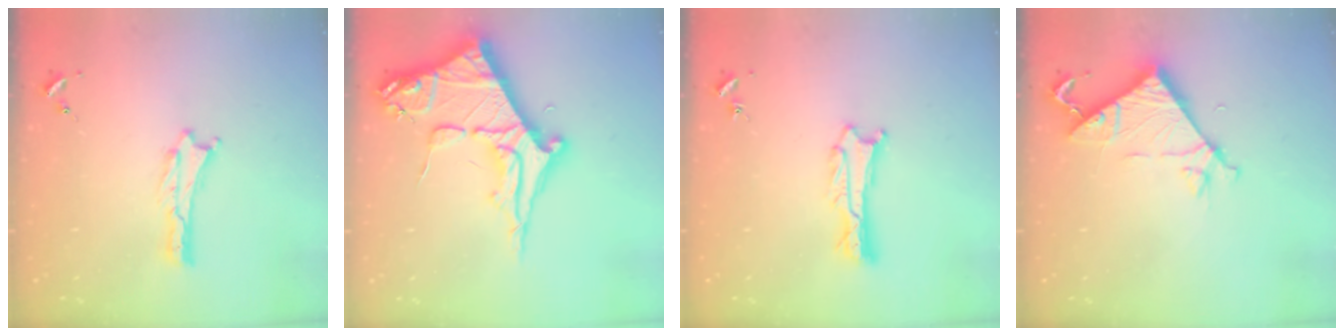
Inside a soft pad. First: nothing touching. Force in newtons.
{"total": 10.6, "press": 10.6, "slide": 1.2}
{"total": 0.9, "press": 0.9, "slide": 0.1}
{"total": 7.2, "press": 7.1, "slide": 0.4}